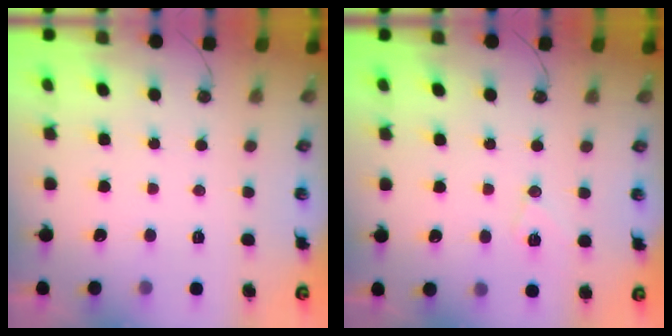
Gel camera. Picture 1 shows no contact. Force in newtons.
{"total": 7.0, "press": 7.0, "slide": 1.1}